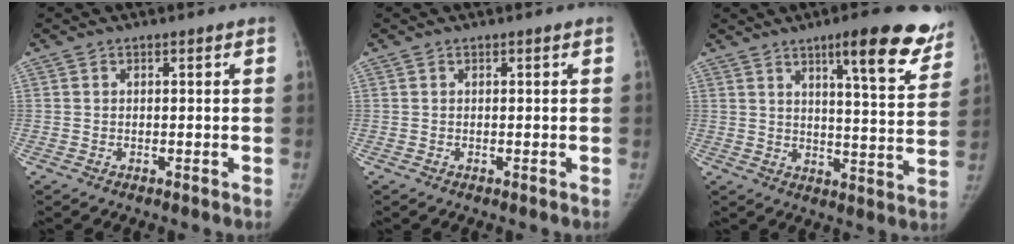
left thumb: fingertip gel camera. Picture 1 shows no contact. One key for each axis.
{"total": 0.0}
{"total": 16.1, "fx": 10.3, "fy": 3.4, "fz": 11.8, "tx": -0.118, "ty": -0.056, "tz": 0.133}